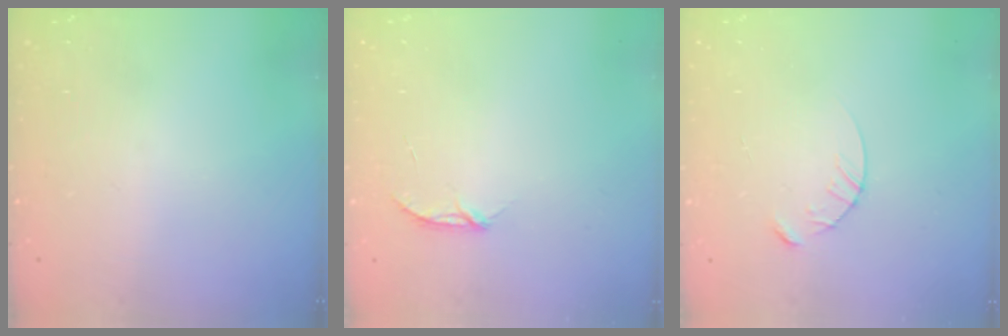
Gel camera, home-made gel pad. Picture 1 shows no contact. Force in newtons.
{"total": 3.1, "press": 3.0, "slide": 0.4}
{"total": 4.6, "press": 4.5, "slide": 0.5}